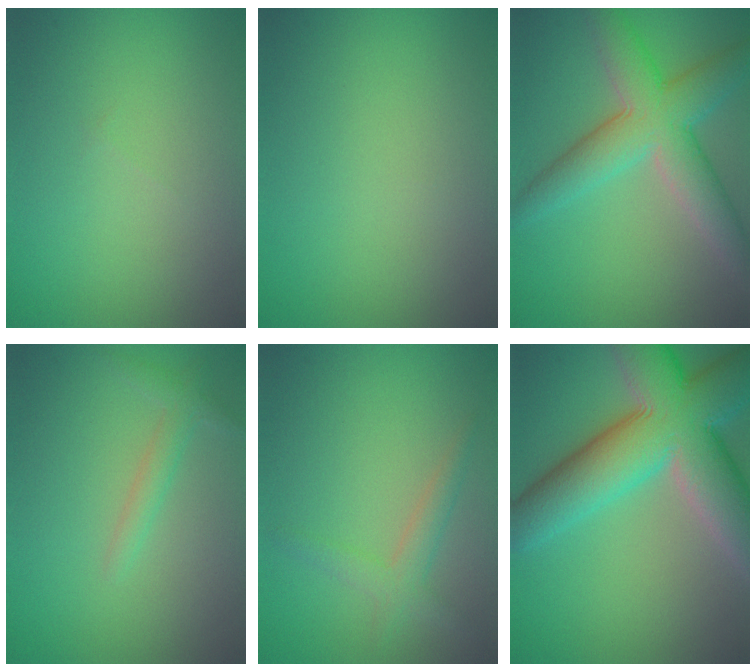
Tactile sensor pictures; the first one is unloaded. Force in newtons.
{"total": 0.0}
{"total": 7.0, "press": 7.0, "slide": 0.2}
{"total": 1.6, "press": 1.6, "slide": 0.1}
{"total": 2.1, "press": 2.1, "slide": 0.1}
{"total": 13.1, "press": 13.1, "slide": 0.4}